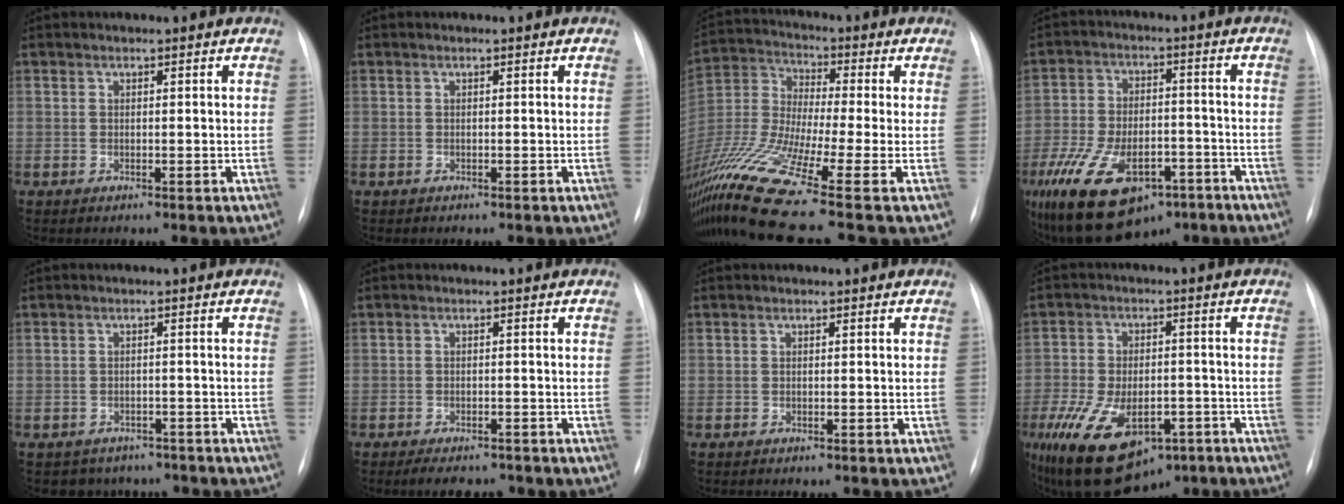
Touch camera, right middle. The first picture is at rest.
{"total": 0.0}
{"total": 17.8, "force": [-10.7, -0.6, 14.2], "torque": [-0.325, -0.034, -0.202]}
{"total": 19.2, "force": [-10.9, 9.9, 12.3], "torque": [-0.267, -0.008, -0.172]}
{"total": 5.2, "force": [-4.2, 3.1, 0.0], "torque": [0.007, 0.013, -0.048]}
{"total": 4.3, "force": [-3.6, 1.6, 1.7], "torque": [-0.024, -0.004, -0.047]}
{"total": 0.0}
{"total": 18.0, "force": [-9.0, 10.1, 11.9], "torque": [-0.256, -0.010, -0.129]}